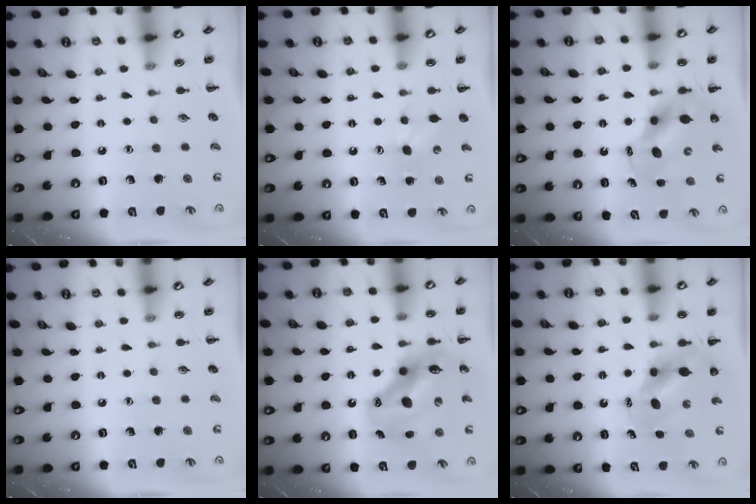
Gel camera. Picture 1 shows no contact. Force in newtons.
{"total": 3.8, "press": 3.7, "slide": 0.8}
{"total": 6.1, "press": 6.0, "slide": 1.2}
{"total": 0.0}
{"total": 13.5, "press": 13.1, "slide": 3.5}
{"total": 7.2, "press": 7.1, "slide": 1.4}